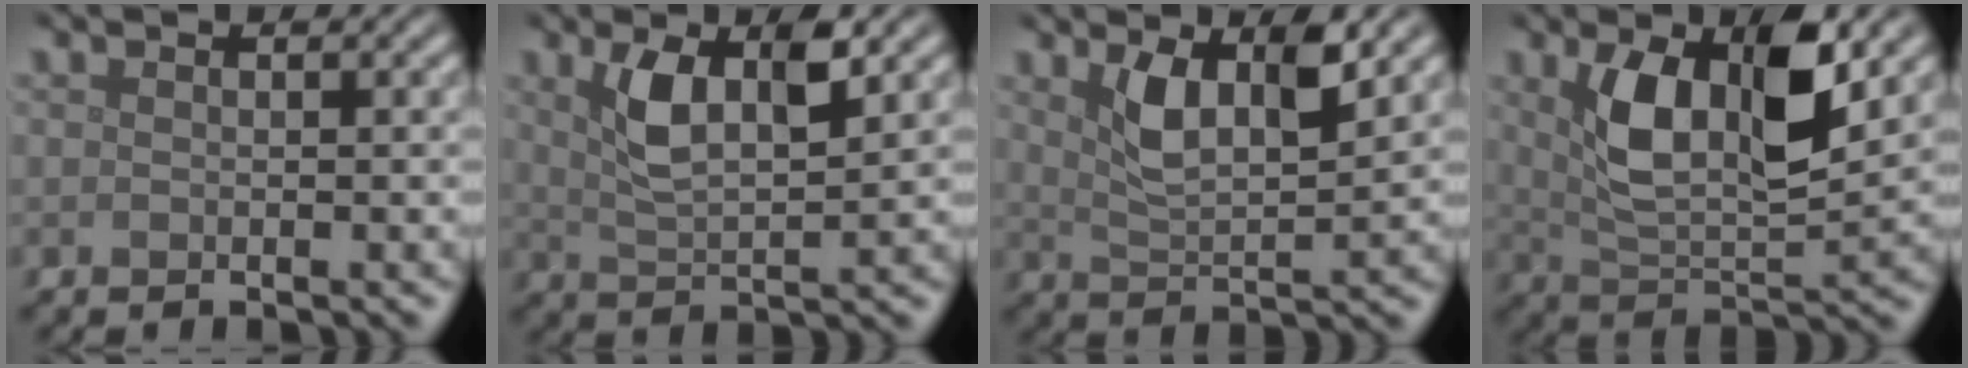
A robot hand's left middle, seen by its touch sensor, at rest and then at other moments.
{"total": 4.8, "force": [2.1, 1.5, 4.0], "torque": [-0.086, 0.002, 0.038]}
{"total": 4.6, "force": [2.2, 1.5, 3.7], "torque": [-0.076, -0.002, 0.042]}
{"total": 7.7, "force": [2.4, 3.2, 6.6], "torque": [-0.130, -0.001, 0.046]}